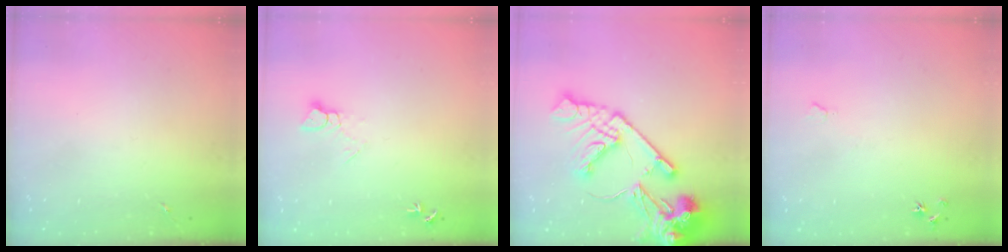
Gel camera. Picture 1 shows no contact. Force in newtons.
{"total": 5.5, "press": 5.5, "slide": 0.5}
{"total": 20.6, "press": 20.5, "slide": 2.7}
{"total": 4.7, "press": 4.7, "slide": 0.7}